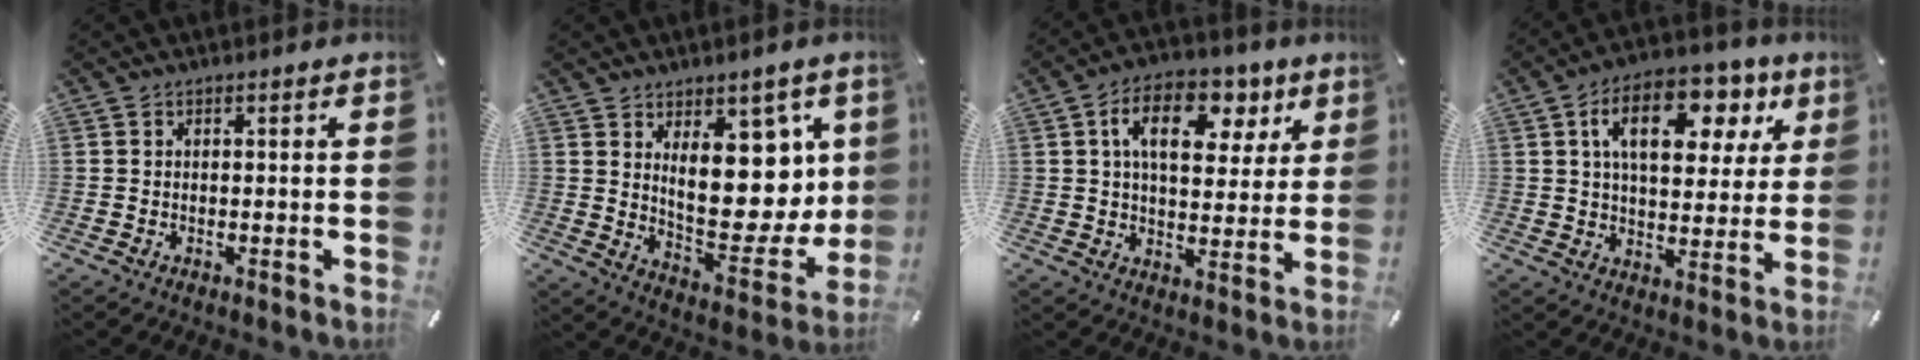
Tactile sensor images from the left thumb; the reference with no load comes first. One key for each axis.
{"total": 17.4, "fx": 6.1, "fy": 10.3, "fz": 12.6, "tx": -0.153, "ty": -0.060, "tz": 0.110}
{"total": 13.7, "fx": 6.0, "fy": 8.3, "fz": 9.1, "tx": -0.135, "ty": -0.012, "tz": 0.100}
{"total": 15.9, "fx": 6.9, "fy": 9.2, "fz": 11.0, "tx": -0.165, "ty": -0.016, "tz": 0.112}